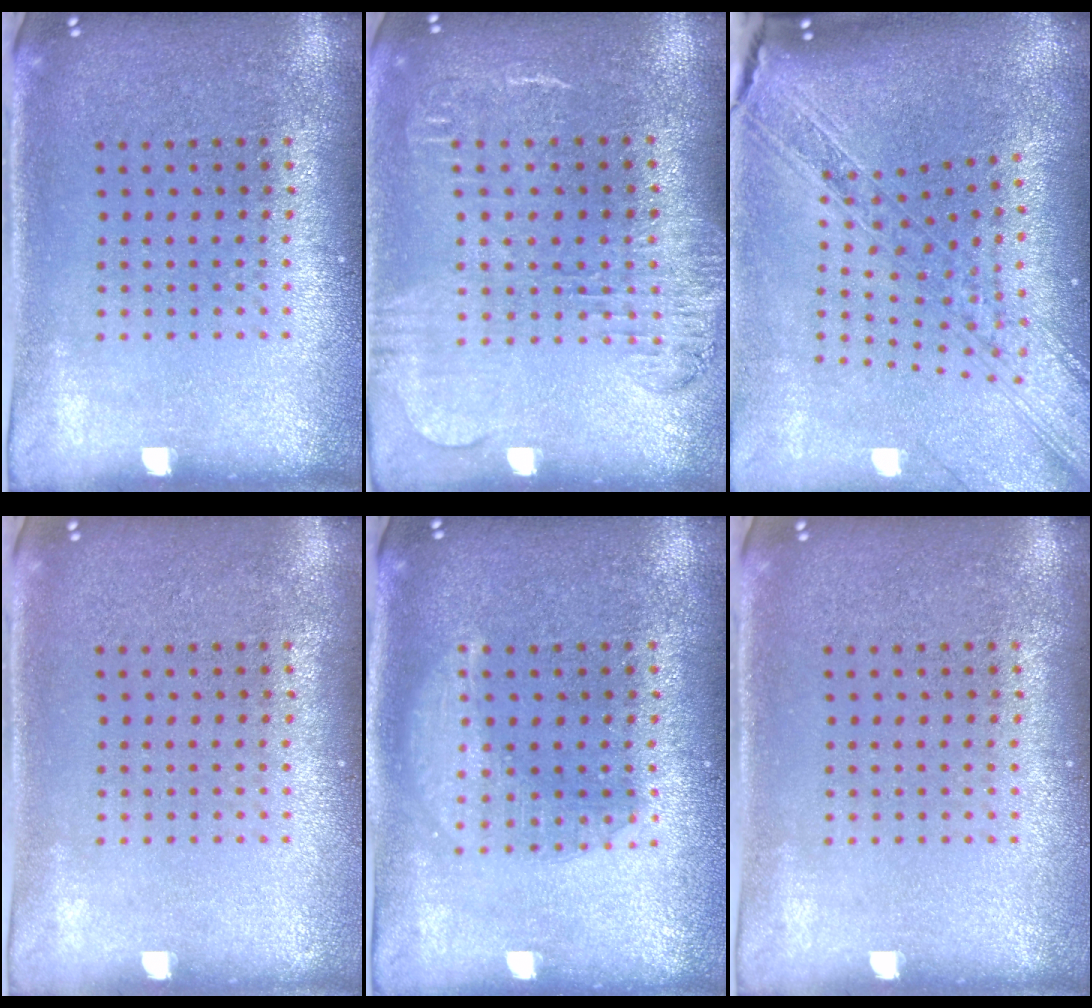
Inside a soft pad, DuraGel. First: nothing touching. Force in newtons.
{"total": 1.7, "press": 1.5, "slide": 0.8}
{"total": 2.5, "press": 2.1, "slide": 1.3}
{"total": 0.0}
{"total": 2.3, "press": 2.3, "slide": 0.3}
{"total": 0.0}